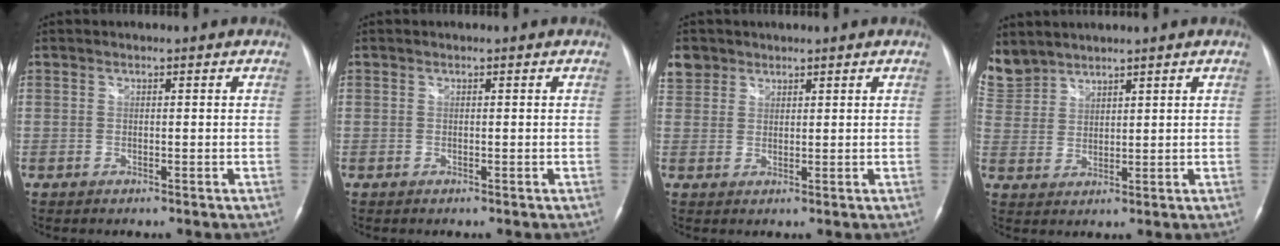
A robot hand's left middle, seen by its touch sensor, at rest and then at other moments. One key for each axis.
{"total": 0.0}
{"total": 4.8, "fx": 3.2, "fy": 3.5, "fz": 0.5, "tx": -0.009, "ty": 0.015, "tz": 0.066}
{"total": 8.0, "fx": 7.1, "fy": 3.6, "fz": 0.9, "tx": -0.041, "ty": 0.012, "tz": 0.159}